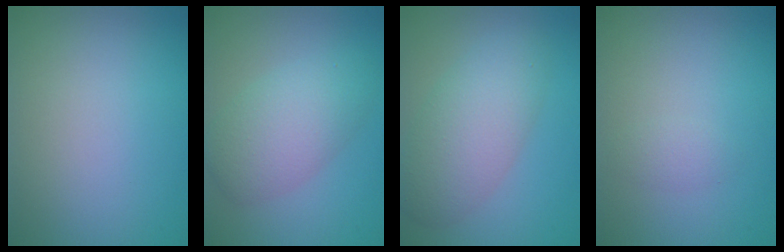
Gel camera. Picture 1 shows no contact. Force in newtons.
{"total": 4.9, "press": 4.9, "slide": 0.1}
{"total": 5.5, "press": 5.5, "slide": 0.1}
{"total": 0.9, "press": 0.9, "slide": 0.0}